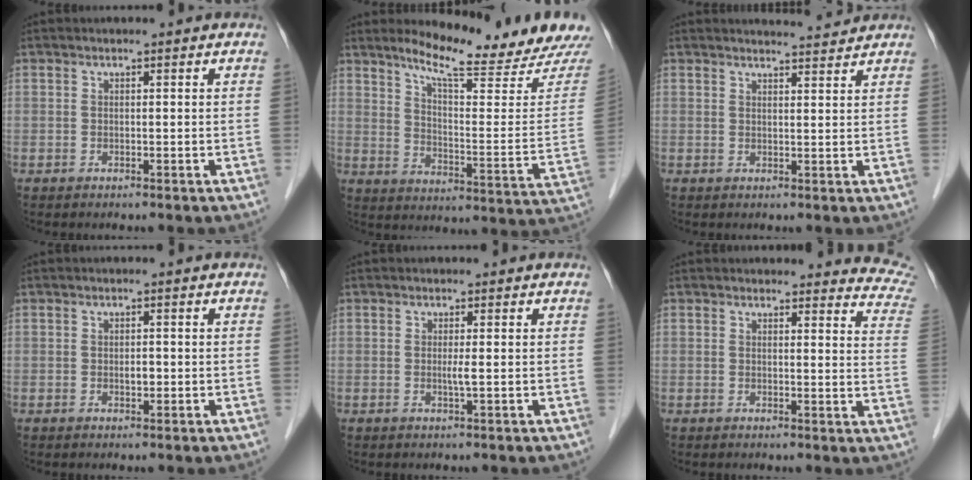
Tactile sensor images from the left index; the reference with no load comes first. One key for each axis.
{"total": 16.5, "fx": 15.1, "fy": -0.9, "fz": 6.4, "tx": -0.104, "ty": -0.077, "tz": 0.207}
{"total": 3.9, "fx": 3.9, "fy": -0.1, "fz": 0.4, "tx": -0.016, "ty": 0.002, "tz": 0.052}
{"total": 1.2, "fx": -0.2, "fy": 0.6, "fz": 1.0, "tx": -0.017, "ty": 0.001, "tz": -0.002}
{"total": 1.3, "fx": 0.0, "fy": -0.3, "fz": 1.2, "tx": -0.026, "ty": -0.002, "tz": -0.001}
{"total": 11.8, "fx": 11.5, "fy": 2.1, "fz": 1.2, "tx": 0.030, "ty": -0.072, "tz": 0.082}